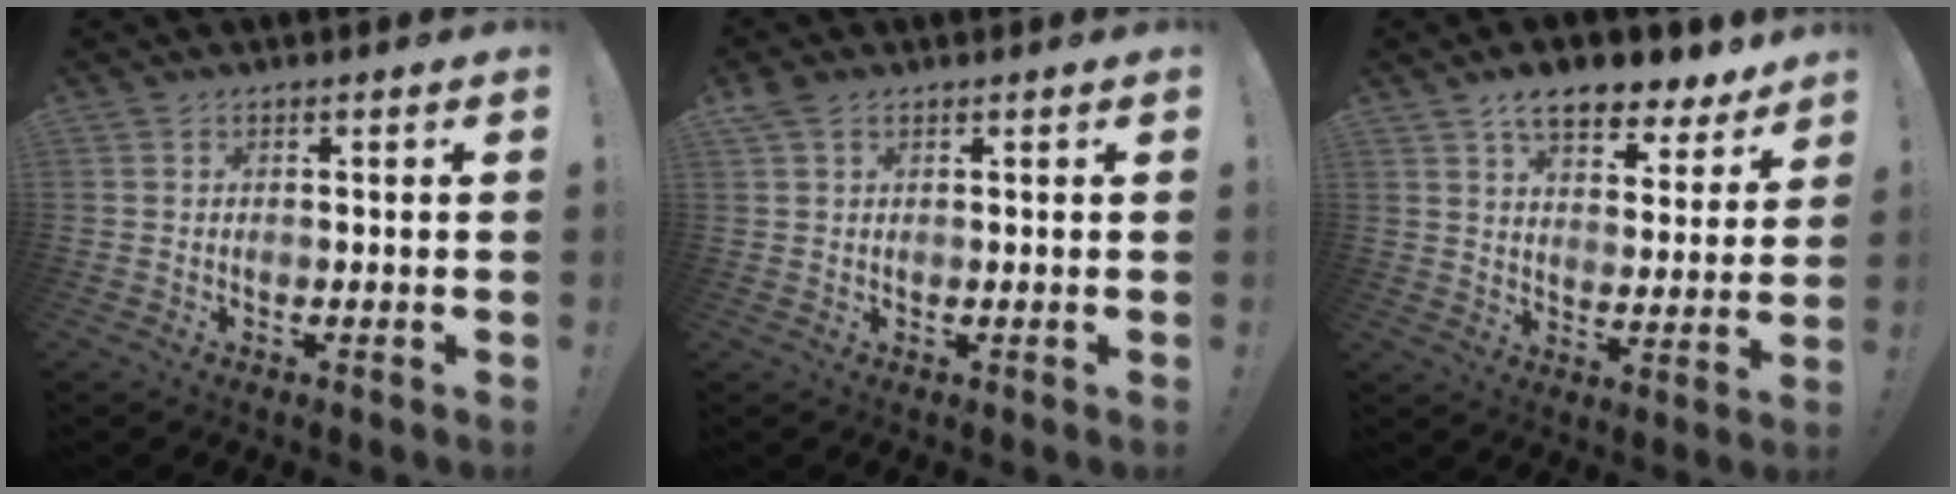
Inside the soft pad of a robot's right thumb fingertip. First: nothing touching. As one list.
[{"total": 2.3, "force": [1.4, 1.2, 1.4], "torque": [-0.032, 0.002, 0.027]}, {"total": 11.5, "force": [8.5, 4.8, 6.0], "torque": [-0.097, -0.053, 0.151]}]